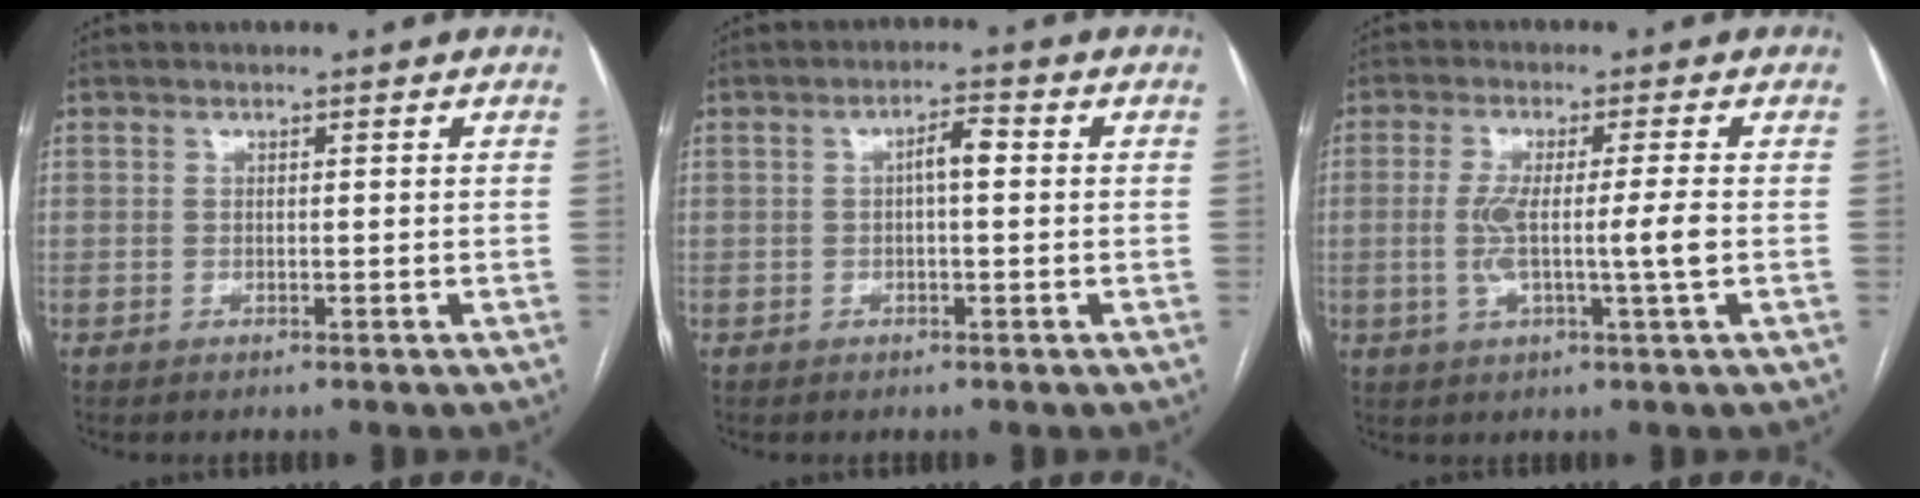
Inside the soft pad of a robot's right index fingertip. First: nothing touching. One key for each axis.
{"total": 3.0, "fx": 0.2, "fy": 0.8, "fz": 2.9, "tx": -0.048, "ty": 0.010, "tz": 0.002}
{"total": 6.7, "fx": -0.8, "fy": -0.6, "fz": 6.6, "tx": -0.129, "ty": -0.004, "tz": -0.014}